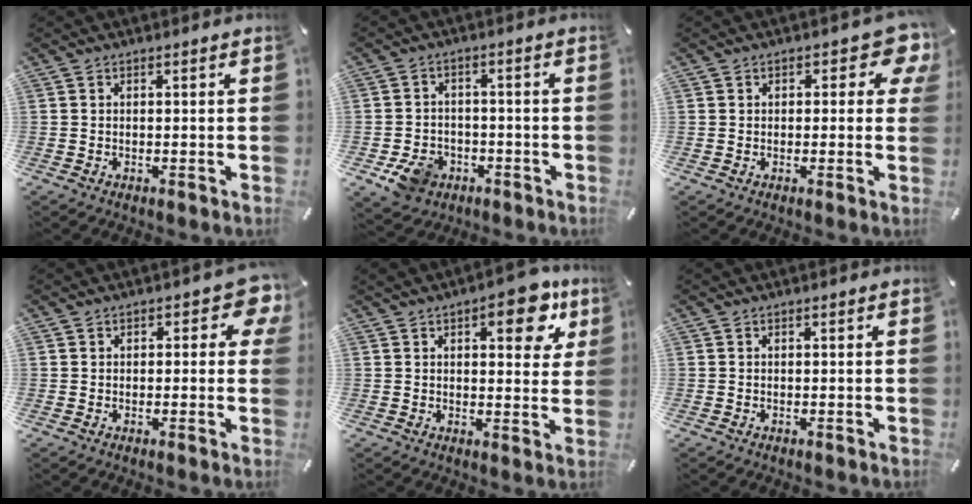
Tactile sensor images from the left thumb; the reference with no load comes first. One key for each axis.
{"total": 8.2, "fx": -3.8, "fy": 6.5, "fz": 3.2, "tx": -0.065, "ty": 0.026, "tz": -0.068}
{"total": 6.5, "fx": 2.6, "fy": 3.6, "fz": 4.6, "tx": -0.045, "ty": -0.010, "tz": 0.040}
{"total": 5.6, "fx": 2.1, "fy": 3.2, "fz": 4.1, "tx": -0.042, "ty": -0.003, "tz": 0.031}
{"total": 11.6, "fx": 5.7, "fy": 5.3, "fz": 8.7, "tx": -0.101, "ty": -0.022, "tz": 0.089}
{"total": 0.0}